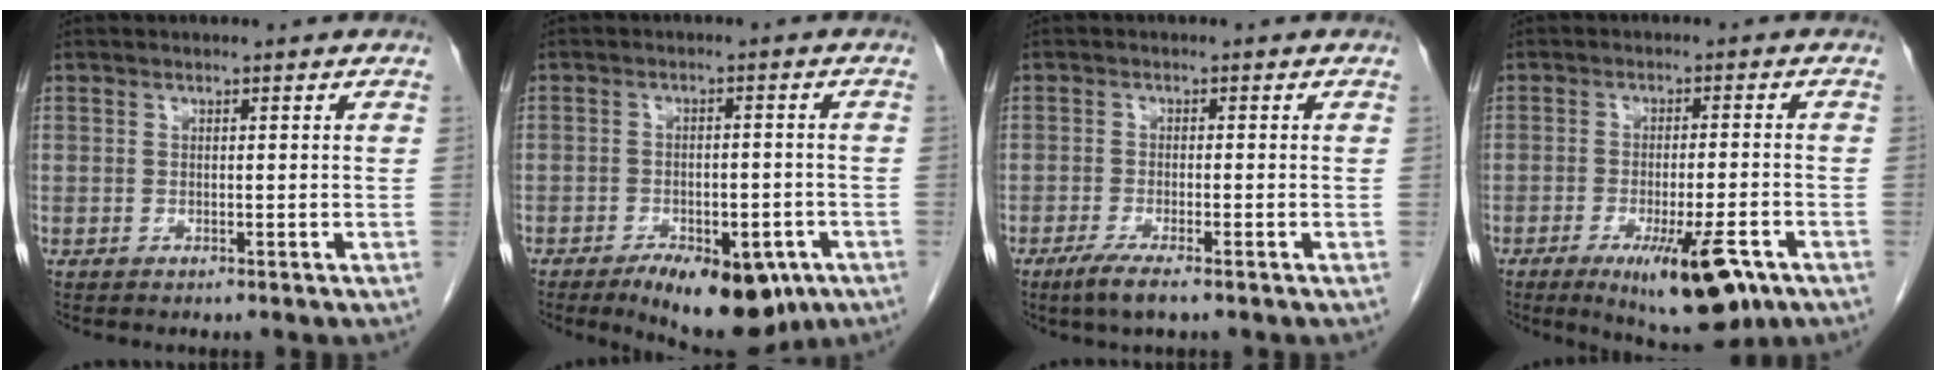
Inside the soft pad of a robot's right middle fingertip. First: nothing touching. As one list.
[{"total": 12.4, "force": [-7.8, 5.5, 8.0], "torque": [-0.104, -0.002, -0.107]}, {"total": 3.8, "force": [-2.5, 0.2, 2.9], "torque": [-0.063, -0.013, -0.047]}, {"total": 11.7, "force": [-6.4, 2.4, 9.5], "torque": [-0.136, -0.020, -0.087]}]